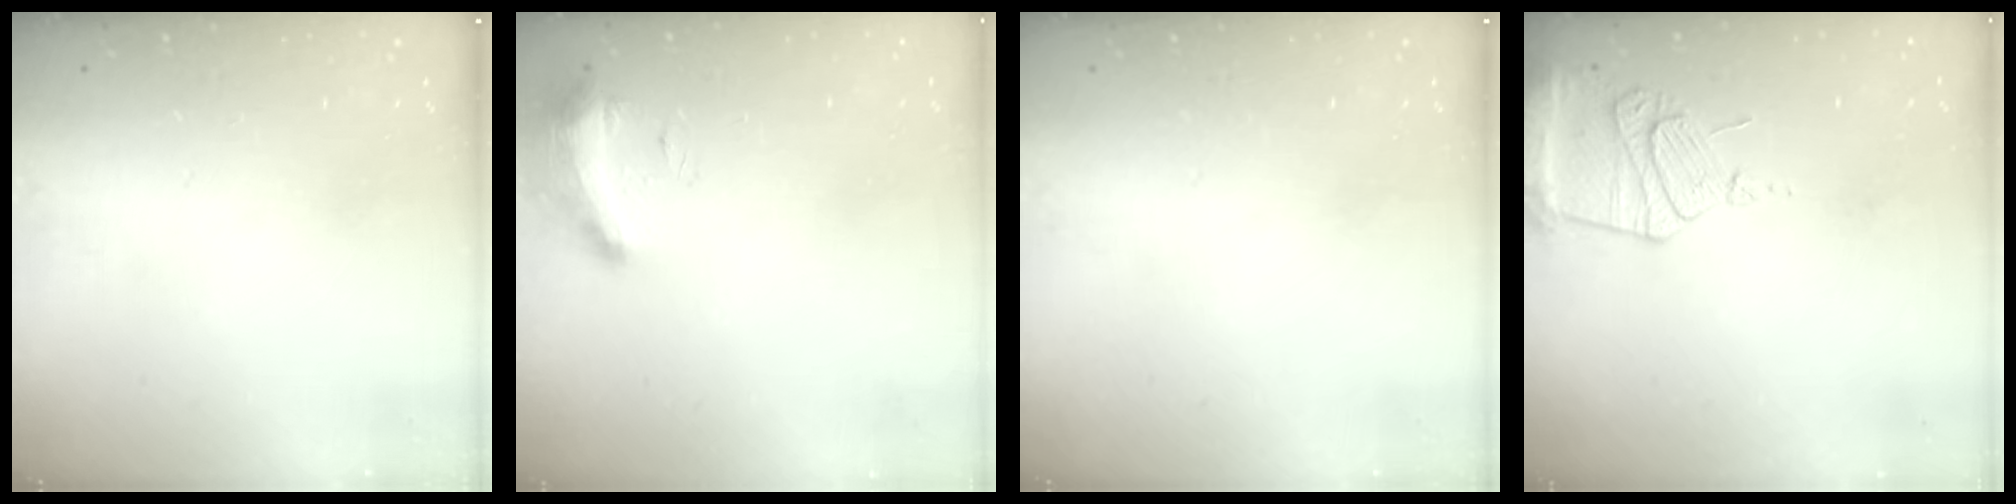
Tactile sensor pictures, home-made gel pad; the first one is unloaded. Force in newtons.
{"total": 19.6, "press": 13.3, "slide": 14.5}
{"total": 0.0}
{"total": 13.3, "press": 13.2, "slide": 1.4}